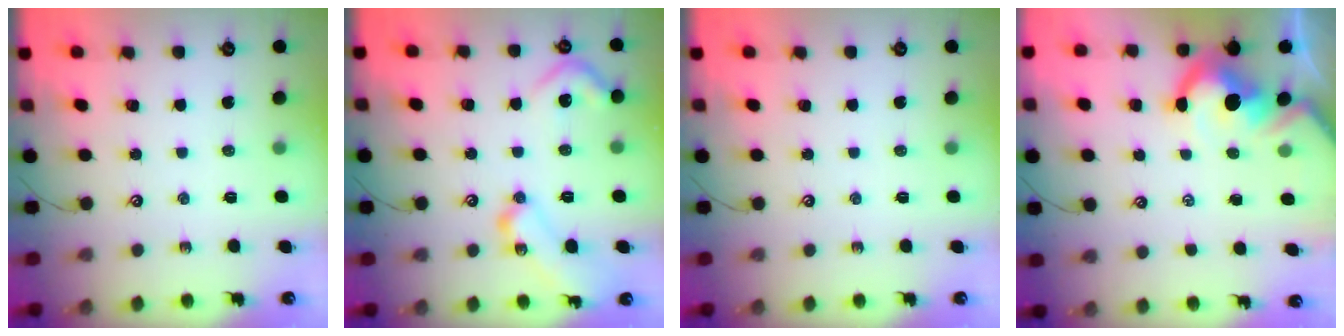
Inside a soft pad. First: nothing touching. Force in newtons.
{"total": 19.3, "press": 19.3, "slide": 0.8}
{"total": 0.0}
{"total": 8.3, "press": 8.2, "slide": 1.4}